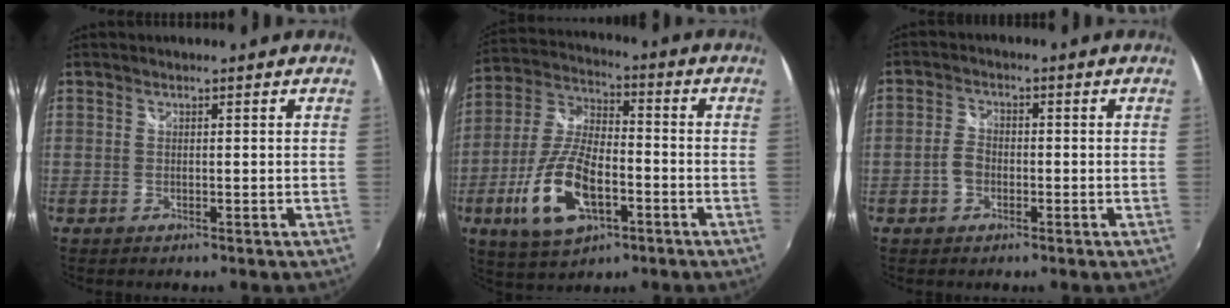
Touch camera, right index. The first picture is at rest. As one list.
[{"total": 15.6, "force": [-5.7, 7.1, 12.6], "torque": [-0.272, -0.005, -0.101]}, {"total": 3.6, "force": [-1.5, 2.6, 1.9], "torque": [-0.041, 0.009, -0.028]}]